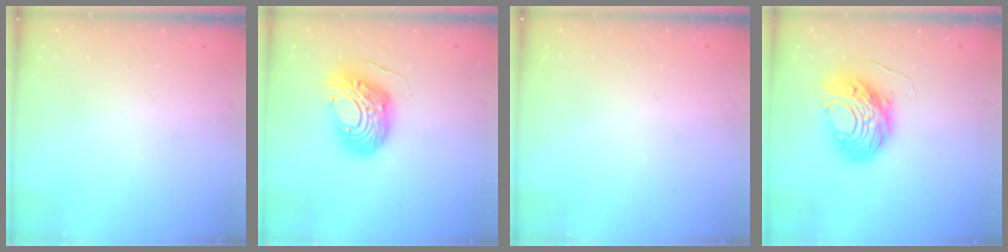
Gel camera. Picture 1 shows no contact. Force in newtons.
{"total": 12.6, "press": 12.6, "slide": 1.4}
{"total": 0.0}
{"total": 12.5, "press": 12.5, "slide": 0.7}